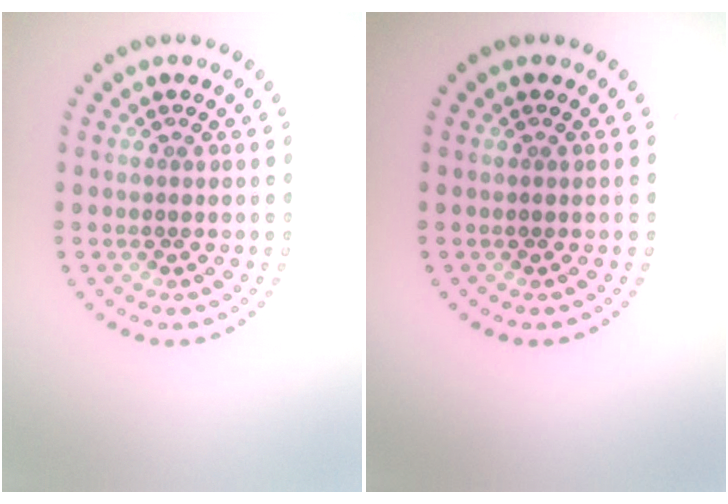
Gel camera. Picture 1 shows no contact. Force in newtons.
{"total": 0.0}